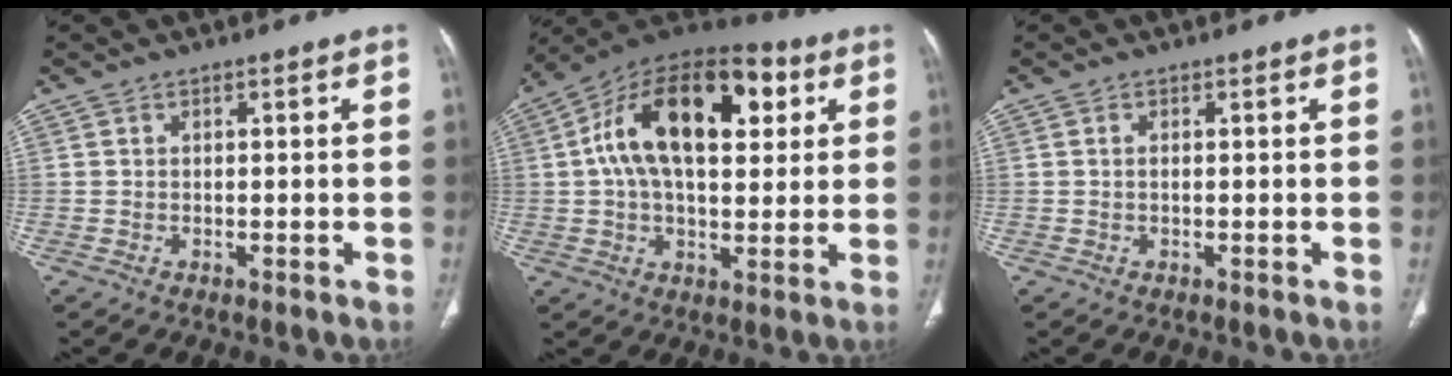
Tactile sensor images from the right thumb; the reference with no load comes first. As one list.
[{"total": 22.7, "force": [5.8, 12.1, 18.2], "torque": [-0.286, 0.022, 0.084]}, {"total": 0.7, "force": [0.1, 0.3, 0.6], "torque": [-0.014, 0.000, 0.001]}]